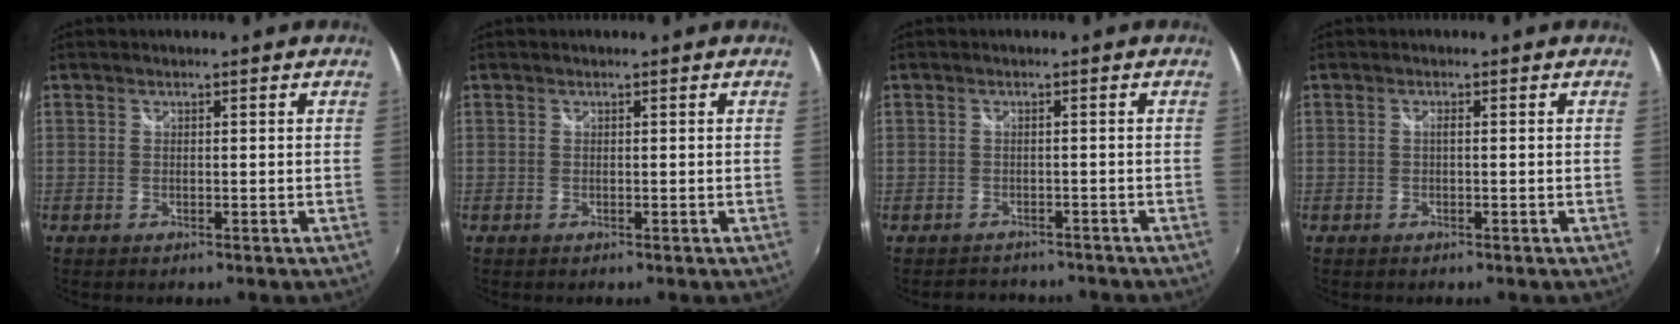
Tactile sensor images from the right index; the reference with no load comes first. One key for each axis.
{"total": 0.0}
{"total": 3.7, "fx": -3.0, "fy": 2.1, "fz": 0.2, "tx": -0.001, "ty": 0.005, "tz": -0.043}
{"total": 0.8, "fx": -0.1, "fy": 0.1, "fz": 0.8, "tx": -0.014, "ty": 0.002, "tz": -0.003}